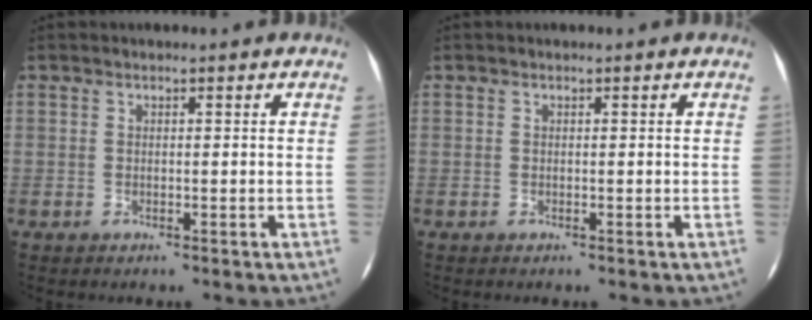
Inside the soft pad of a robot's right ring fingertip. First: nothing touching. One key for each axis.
{"total": 0.0}